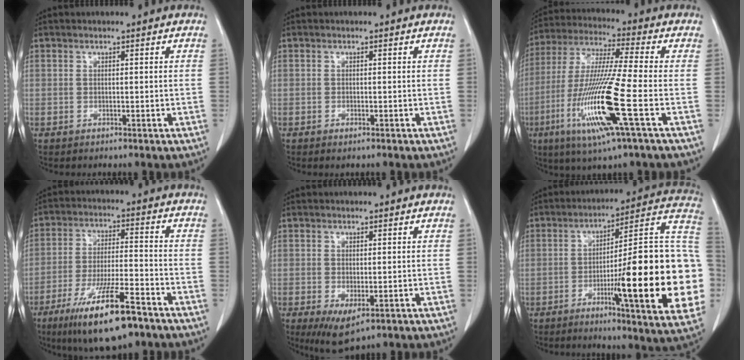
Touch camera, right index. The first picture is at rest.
{"total": 0.6, "force": [-0.4, 0.2, 0.4], "torque": [-0.007, -0.001, -0.001]}
{"total": 16.4, "force": [-5.4, -0.5, 15.5], "torque": [-0.323, -0.023, -0.107]}
{"total": 14.0, "force": [-8.9, 2.4, 10.6], "torque": [-0.199, -0.025, -0.151]}
{"total": 4.0, "force": [-1.7, 1.5, 3.2], "torque": [-0.052, -0.011, -0.015]}
{"total": 26.4, "force": [-5.0, 2.4, 25.9], "torque": [-0.270, 0.009, -0.075]}